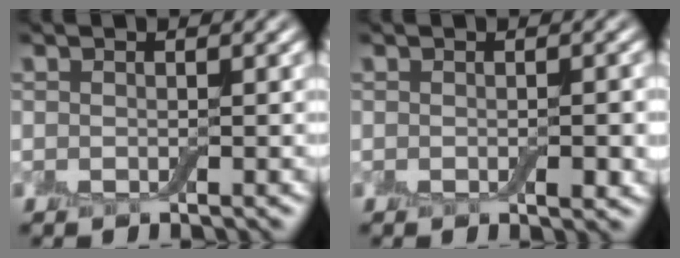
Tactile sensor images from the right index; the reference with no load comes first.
{"total": 1.6, "force": [-0.4, 0.4, 1.5], "torque": [-0.021, -0.002, -0.003]}